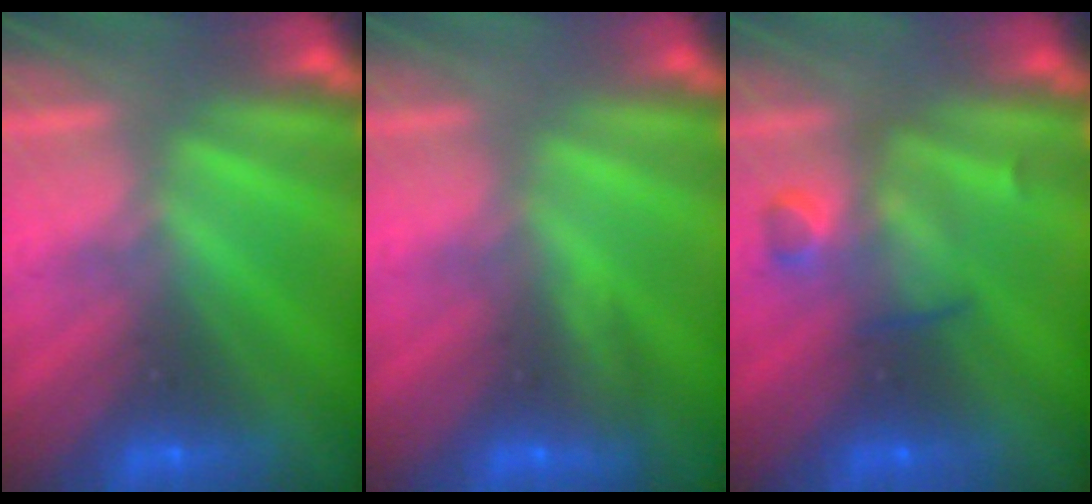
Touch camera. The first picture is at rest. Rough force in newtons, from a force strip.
{"total": 3.0}
{"total": 3.1}